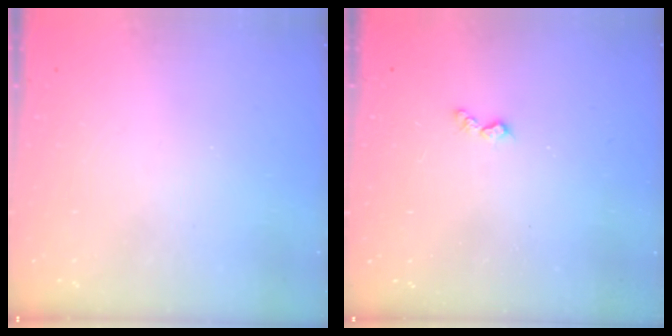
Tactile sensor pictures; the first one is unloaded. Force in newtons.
{"total": 3.9, "press": 3.9, "slide": 0.6}